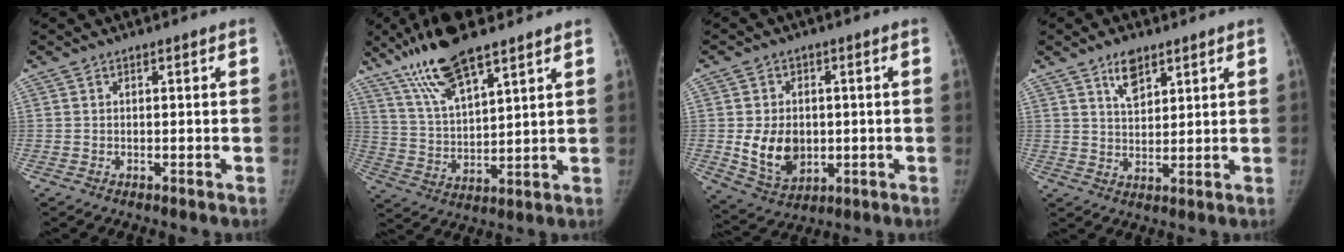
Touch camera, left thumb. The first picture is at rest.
{"total": 13.9, "force": [9.9, 3.2, 9.2], "torque": [-0.172, -0.036, 0.200]}
{"total": 9.8, "force": [-0.5, 7.4, 6.4], "torque": [-0.084, -0.010, 0.012]}
{"total": 5.6, "force": [3.7, 2.7, 3.3], "torque": [-0.039, -0.025, 0.065]}